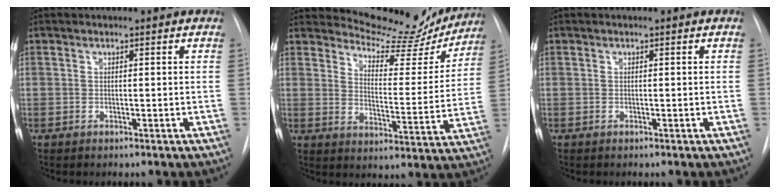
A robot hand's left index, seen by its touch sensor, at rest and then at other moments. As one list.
[{"total": 14.1, "force": [13.7, 3.0, 1.6], "torque": [-0.018, -0.044, 0.172]}, {"total": 0.0}]